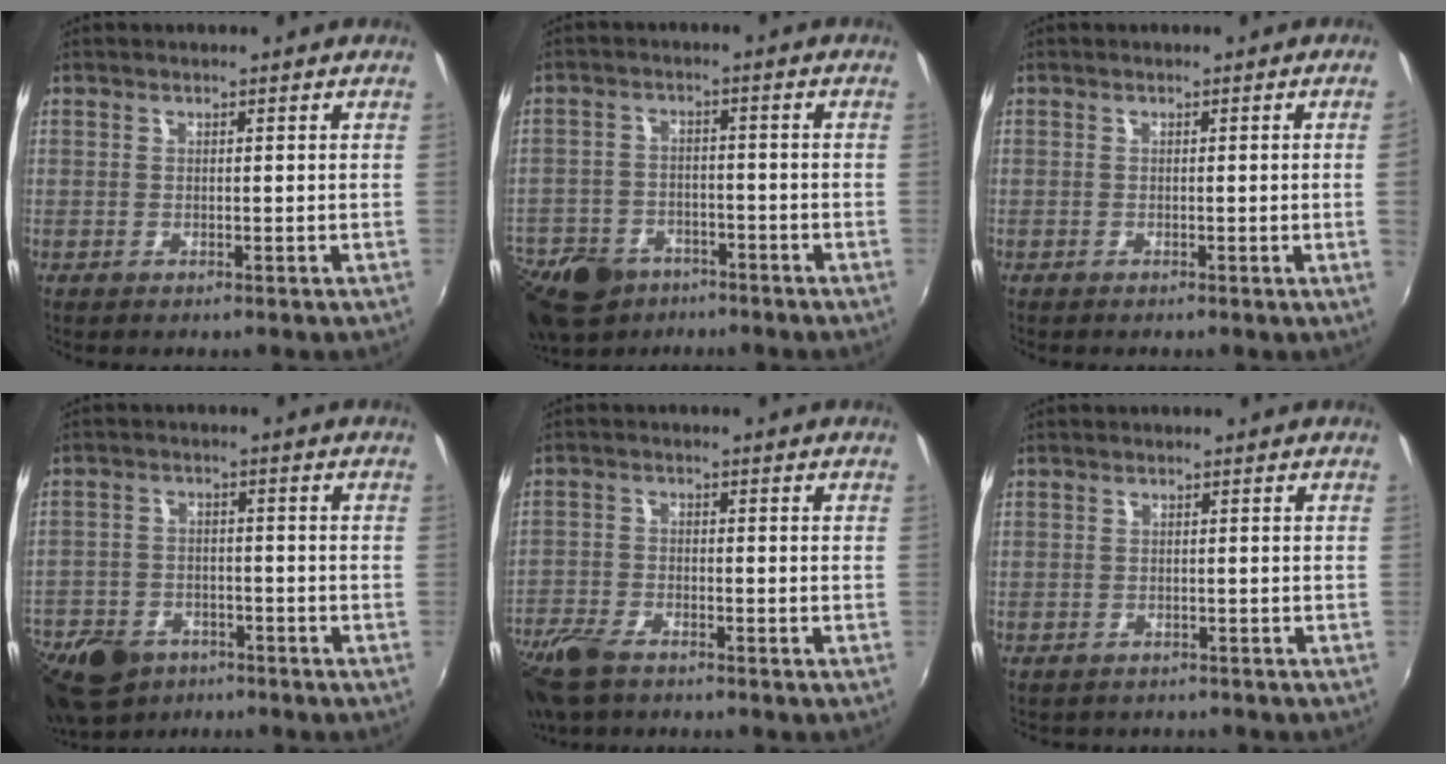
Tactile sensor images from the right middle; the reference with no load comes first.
{"total": 18.4, "force": [-11.9, 11.5, 8.1], "torque": [-0.224, -0.017, -0.190]}
{"total": 1.9, "force": [0.1, -1.2, 1.5], "torque": [-0.014, -0.015, 0.004]}
{"total": 17.7, "force": [-11.2, 11.1, 7.9], "torque": [-0.219, -0.022, -0.180]}
{"total": 10.5, "force": [-7.9, 4.4, 5.4], "torque": [-0.146, -0.028, -0.156]}
{"total": 2.3, "force": [-1.5, 1.7, 0.0], "torque": [-0.001, 0.008, -0.018]}